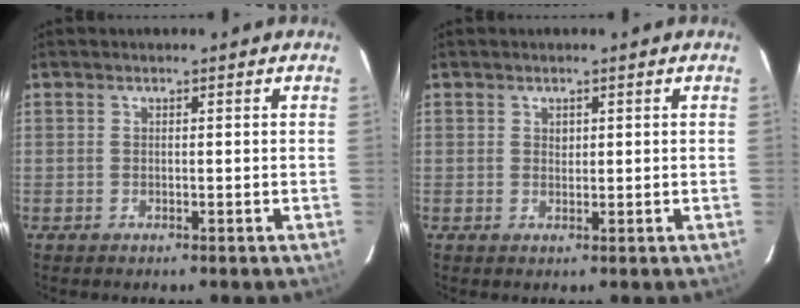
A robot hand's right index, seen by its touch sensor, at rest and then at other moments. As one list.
[{"total": 0.8, "force": [0.4, 0.7, 0.2], "torque": [-0.003, 0.003, 0.008]}]